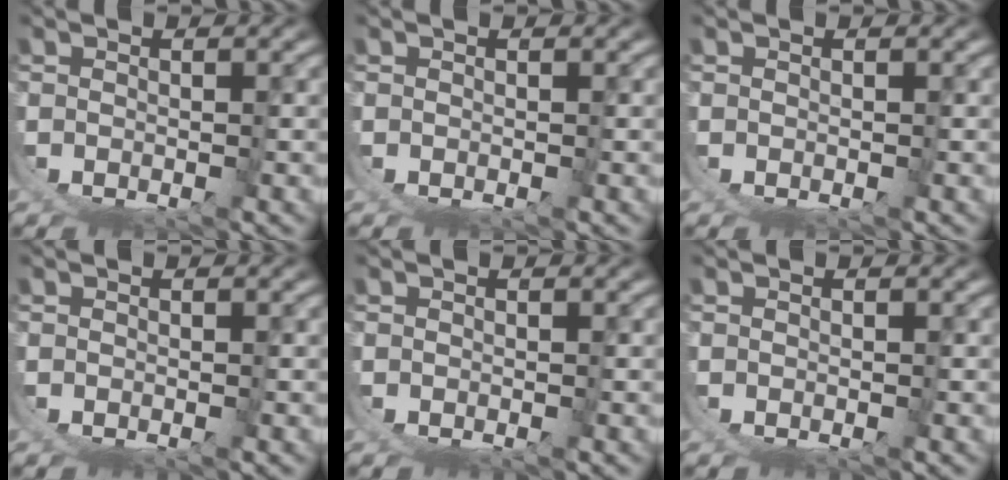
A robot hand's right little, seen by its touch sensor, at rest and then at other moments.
{"total": 0.0}
{"total": 0.0}
{"total": 0.0}
{"total": 0.0}
{"total": 0.0}